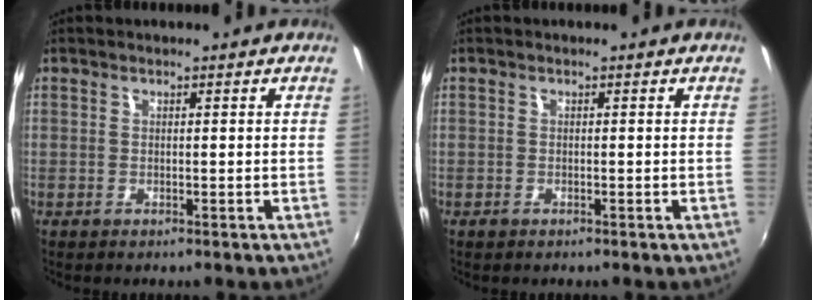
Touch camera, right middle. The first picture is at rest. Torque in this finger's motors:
{"motor_torque": [0.21, -0.16, 0.00, 0.00]}